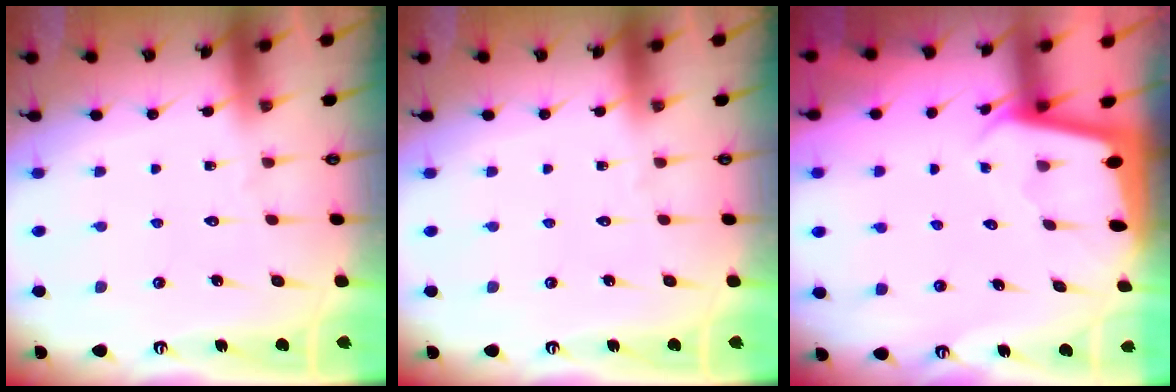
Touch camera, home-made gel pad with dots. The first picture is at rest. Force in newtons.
{"total": 0.0}
{"total": 1.9, "press": 1.9, "slide": 0.1}